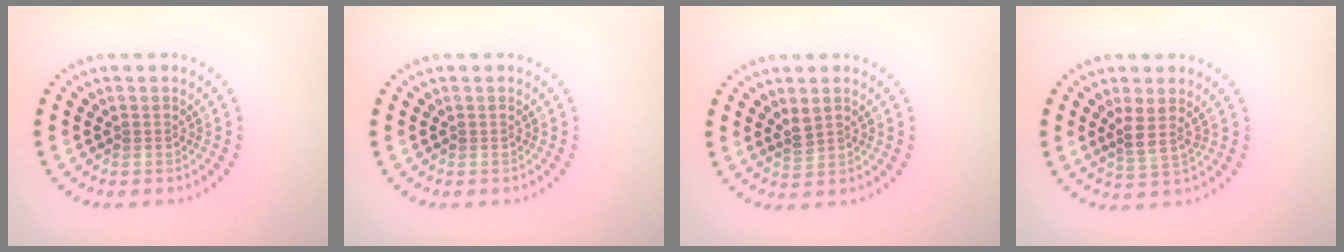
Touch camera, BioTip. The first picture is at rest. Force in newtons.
{"total": 0.0}
{"total": 1.3, "press": 1.1, "slide": 0.7}
{"total": 2.2, "press": 1.6, "slide": 1.5}